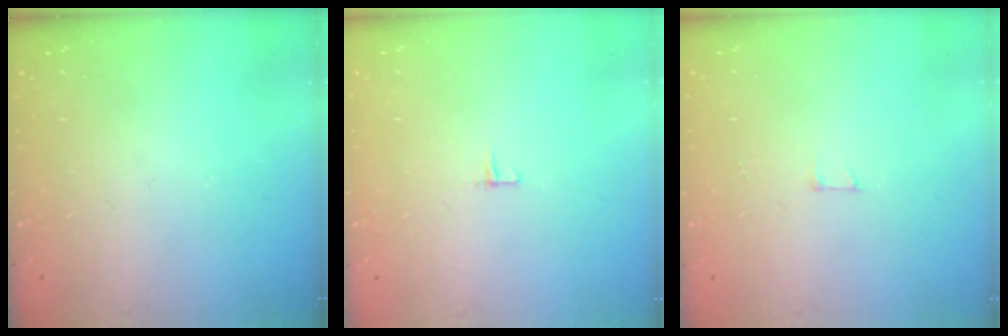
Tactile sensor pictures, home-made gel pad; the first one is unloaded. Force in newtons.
{"total": 3.3, "press": 3.3, "slide": 0.2}
{"total": 1.8, "press": 1.8, "slide": 0.1}